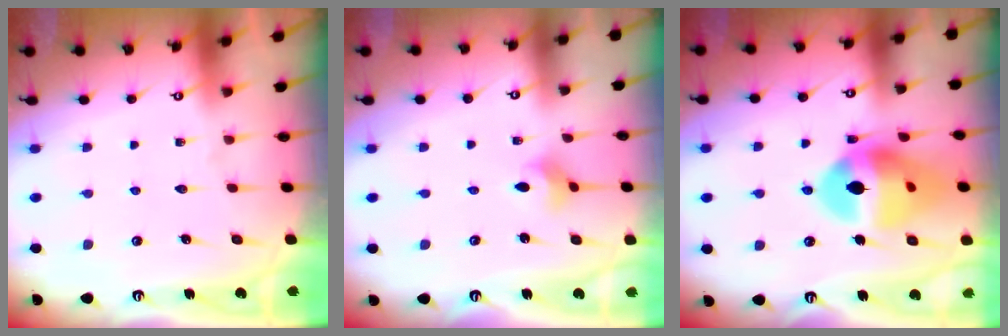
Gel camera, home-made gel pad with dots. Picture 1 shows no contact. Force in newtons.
{"total": 2.9, "press": 2.8, "slide": 0.6}
{"total": 17.0, "press": 16.1, "slide": 5.7}